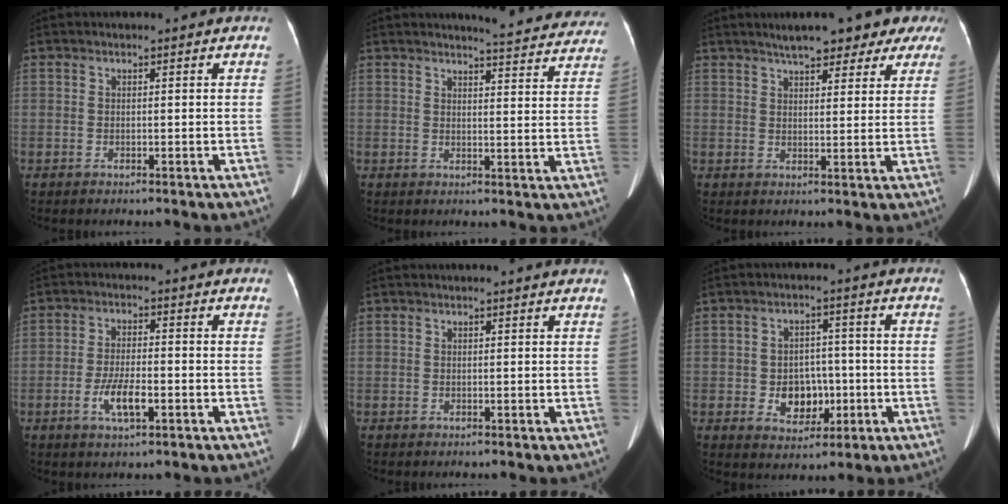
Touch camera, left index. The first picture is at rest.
{"total": 13.5, "force": [13.1, 1.6, 2.8], "torque": [-0.014, -0.051, 0.125]}
{"total": 11.3, "force": [8.8, 3.6, 6.2], "torque": [-0.067, 0.024, 0.102]}
{"total": 5.4, "force": [-2.1, 1.4, 4.7], "torque": [-0.099, -0.003, -0.035]}
{"total": 2.4, "force": [2.3, -0.2, 0.6], "torque": [-0.011, 0.006, 0.020]}
{"total": 6.4, "force": [-1.3, 4.8, 4.1], "torque": [-0.066, 0.010, -0.011]}